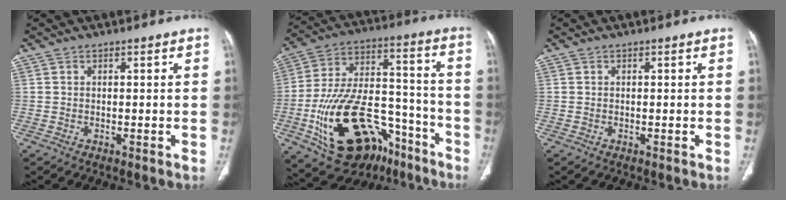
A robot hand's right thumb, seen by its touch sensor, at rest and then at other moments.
{"total": 26.5, "force": [-12.7, 14.9, 17.9], "torque": [-0.336, 0.074, -0.196]}
{"total": 0.0}